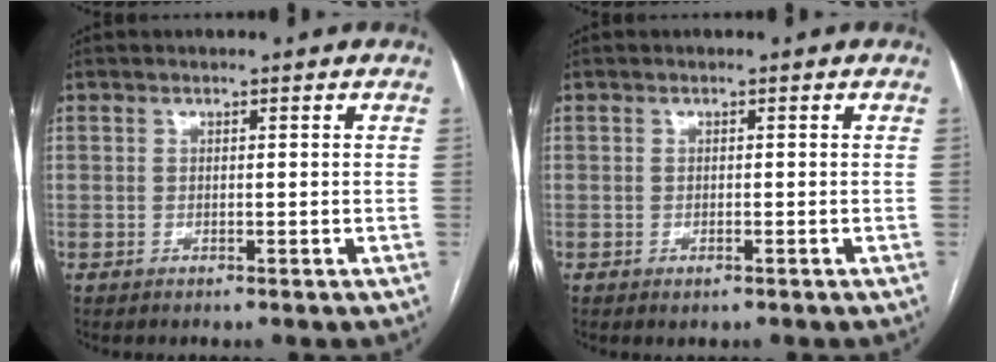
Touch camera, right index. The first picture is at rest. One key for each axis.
{"total": 0.8, "fx": -0.5, "fy": 0.3, "fz": 0.6, "tx": -0.006, "ty": -0.001, "tz": -0.004}